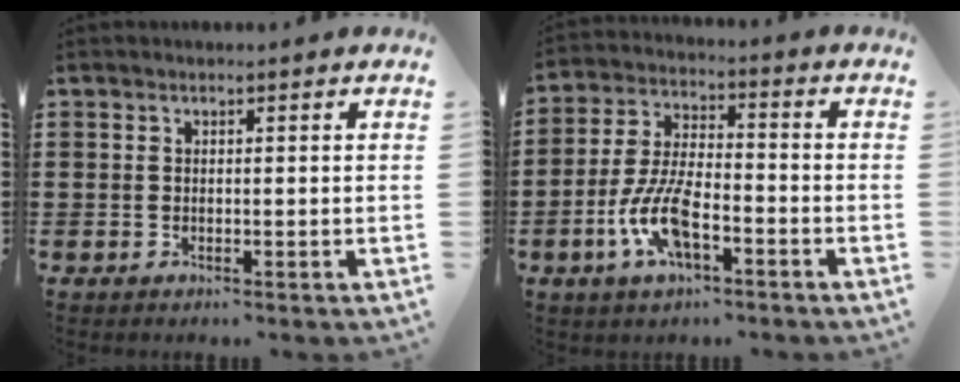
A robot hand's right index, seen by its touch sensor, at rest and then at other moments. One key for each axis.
{"total": 9.0, "fx": -3.7, "fy": 3.8, "fz": 7.2, "tx": -0.174, "ty": -0.007, "tz": -0.074}